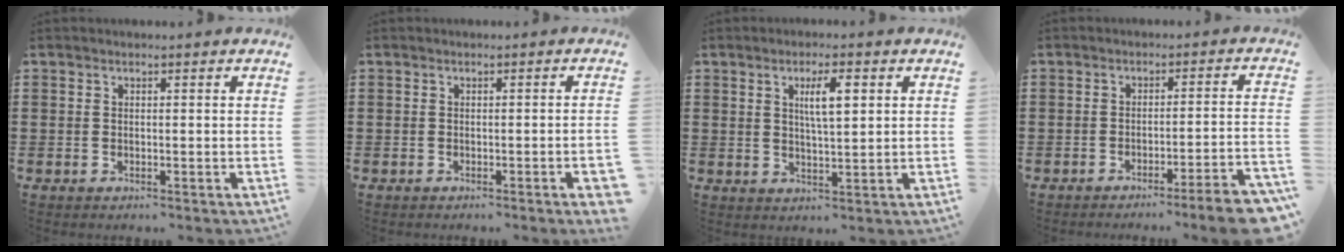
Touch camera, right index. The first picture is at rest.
{"total": 1.5, "force": [-0.7, -0.1, 1.3], "torque": [-0.021, -0.003, -0.013]}
{"total": 4.9, "force": [1.6, 1.1, 4.5], "torque": [-0.076, 0.002, 0.021]}
{"total": 5.2, "force": [-4.0, -0.7, 3.2], "torque": [-0.051, -0.018, -0.078]}